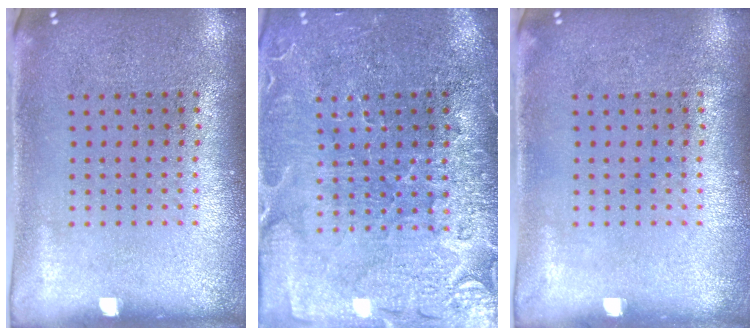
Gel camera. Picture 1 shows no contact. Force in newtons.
{"total": 3.5, "press": 3.4, "slide": 1.0}
{"total": 0.0}